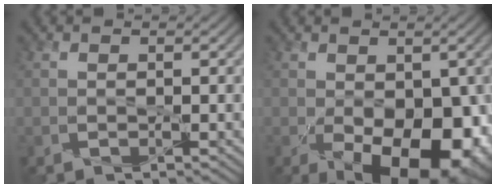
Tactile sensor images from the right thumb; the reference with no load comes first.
{"total": 13.9, "force": [-4.1, 7.9, 10.6], "torque": [-0.148, -0.057, -0.036]}